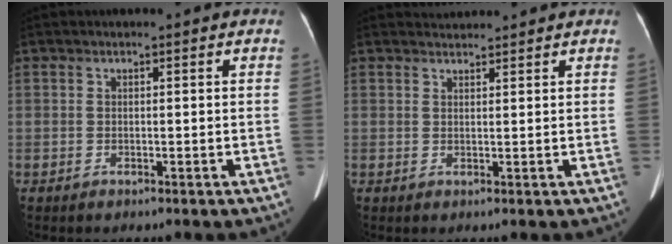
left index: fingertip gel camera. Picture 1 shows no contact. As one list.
[{"total": 1.8, "force": [1.8, 0.0, -0.3], "torque": [-0.004, 0.015, 0.035]}]